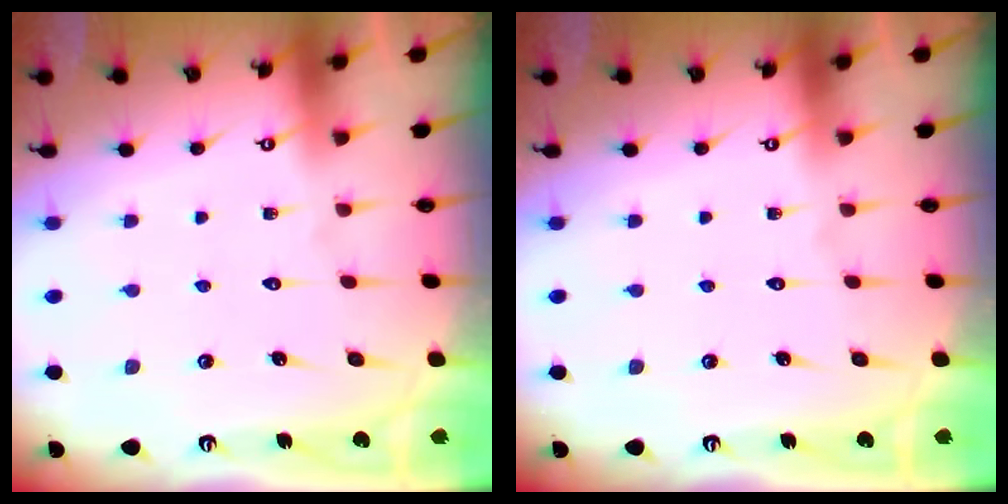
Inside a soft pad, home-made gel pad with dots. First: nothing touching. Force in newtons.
{"total": 0.0}